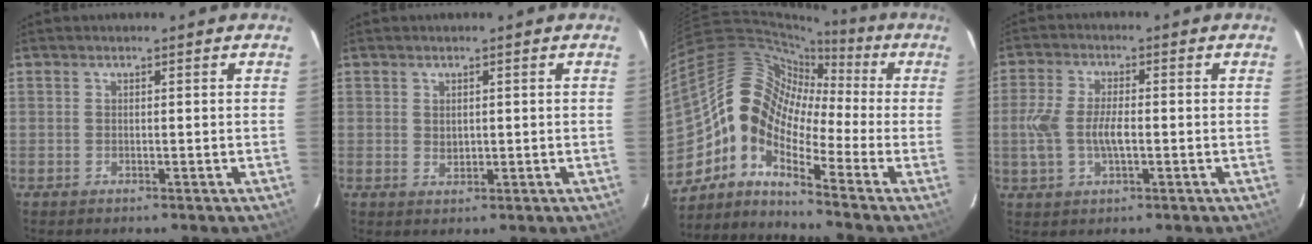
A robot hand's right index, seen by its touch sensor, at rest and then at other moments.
{"total": 1.7, "force": [0.5, 1.2, 1.0], "torque": [-0.014, 0.002, 0.011]}
{"total": 11.1, "force": [-4.1, 6.6, 7.9], "torque": [-0.124, 0.024, -0.107]}
{"total": 7.5, "force": [-0.9, 3.6, 6.6], "torque": [-0.140, 0.001, -0.017]}